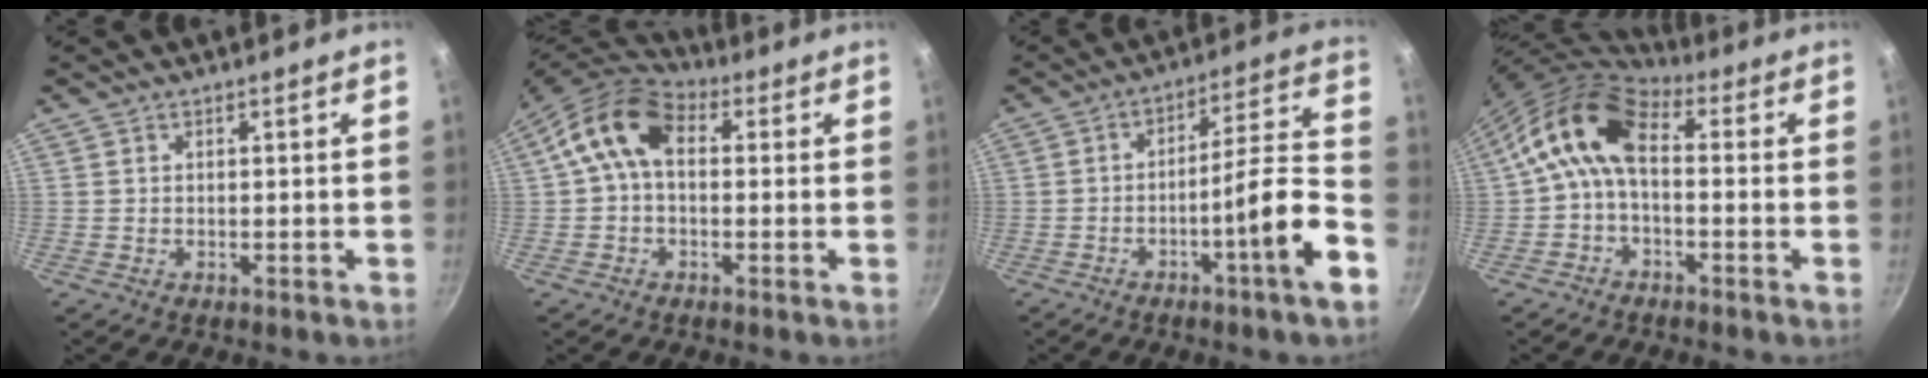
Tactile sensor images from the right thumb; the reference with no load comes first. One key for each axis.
{"total": 10.6, "fx": 1.6, "fy": 7.0, "fz": 7.8, "tx": -0.133, "ty": 0.026, "tz": 0.008}
{"total": 13.6, "fx": -6.0, "fy": 1.1, "fz": 12.1, "tx": -0.159, "ty": 0.051, "tz": -0.096}
{"total": 9.5, "fx": 0.0, "fy": 5.4, "fz": 7.8, "tx": -0.142, "ty": 0.034, "tz": -0.018}